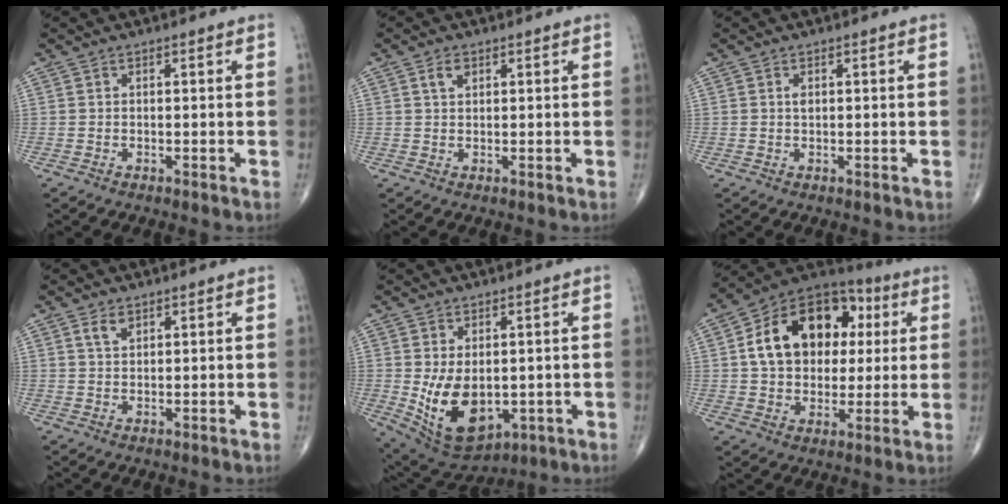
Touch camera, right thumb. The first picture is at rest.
{"total": 2.3, "force": [1.1, 1.4, 1.5], "torque": [-0.024, -0.001, 0.020]}
{"total": 1.1, "force": [0.3, 0.6, 0.8], "torque": [-0.013, 0.000, 0.005]}
{"total": 2.5, "force": [1.5, 1.4, 1.5], "torque": [-0.026, -0.004, 0.031]}
{"total": 12.8, "force": [-1.4, 8.0, 9.9], "torque": [-0.151, -0.010, 0.007]}
{"total": 19.6, "force": [3.7, 14.0, 13.1], "torque": [-0.180, 0.019, 0.057]}